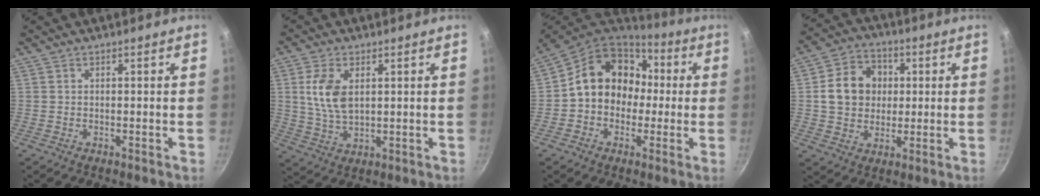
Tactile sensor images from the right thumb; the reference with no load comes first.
{"total": 8.2, "force": [1.9, 4.8, 6.4], "torque": [-0.122, -0.010, 0.040]}
{"total": 15.4, "force": [0.7, 12.9, 8.3], "torque": [-0.090, 0.047, -0.002]}
{"total": 11.7, "force": [1.5, 9.9, 5.9], "torque": [-0.073, 0.017, 0.020]}